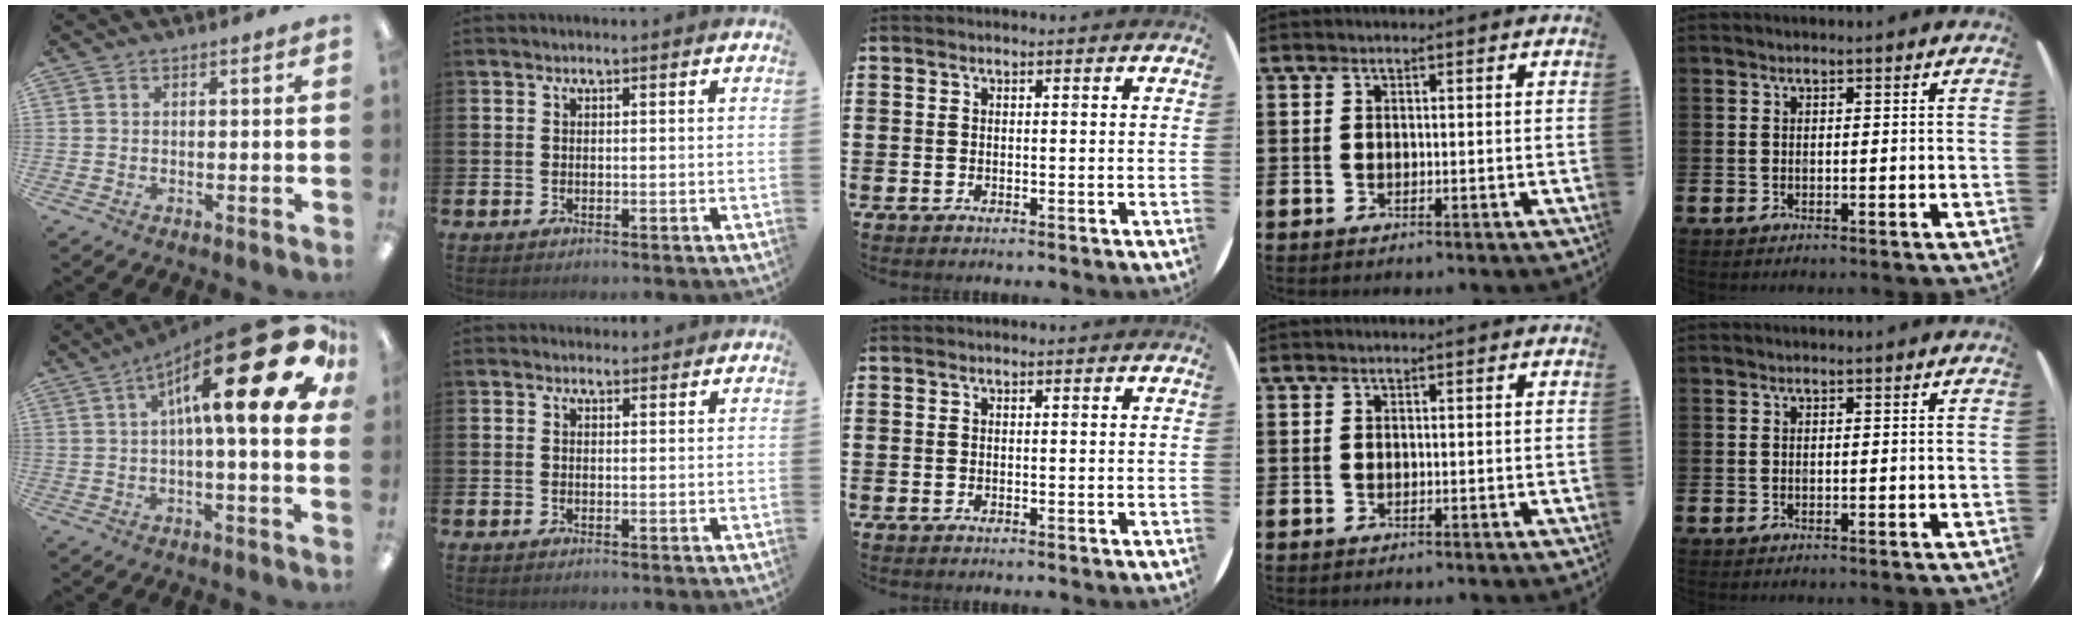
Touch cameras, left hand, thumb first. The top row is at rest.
{"thumb": {"total": 25.3, "force": [9.1, 6.5, 22.7], "torque": [-0.349, -0.053, 0.140]}, "index": {"total": 1.2, "force": [1.0, 0.6, 0.1], "torque": [0.015, -0.001, 0.015]}}